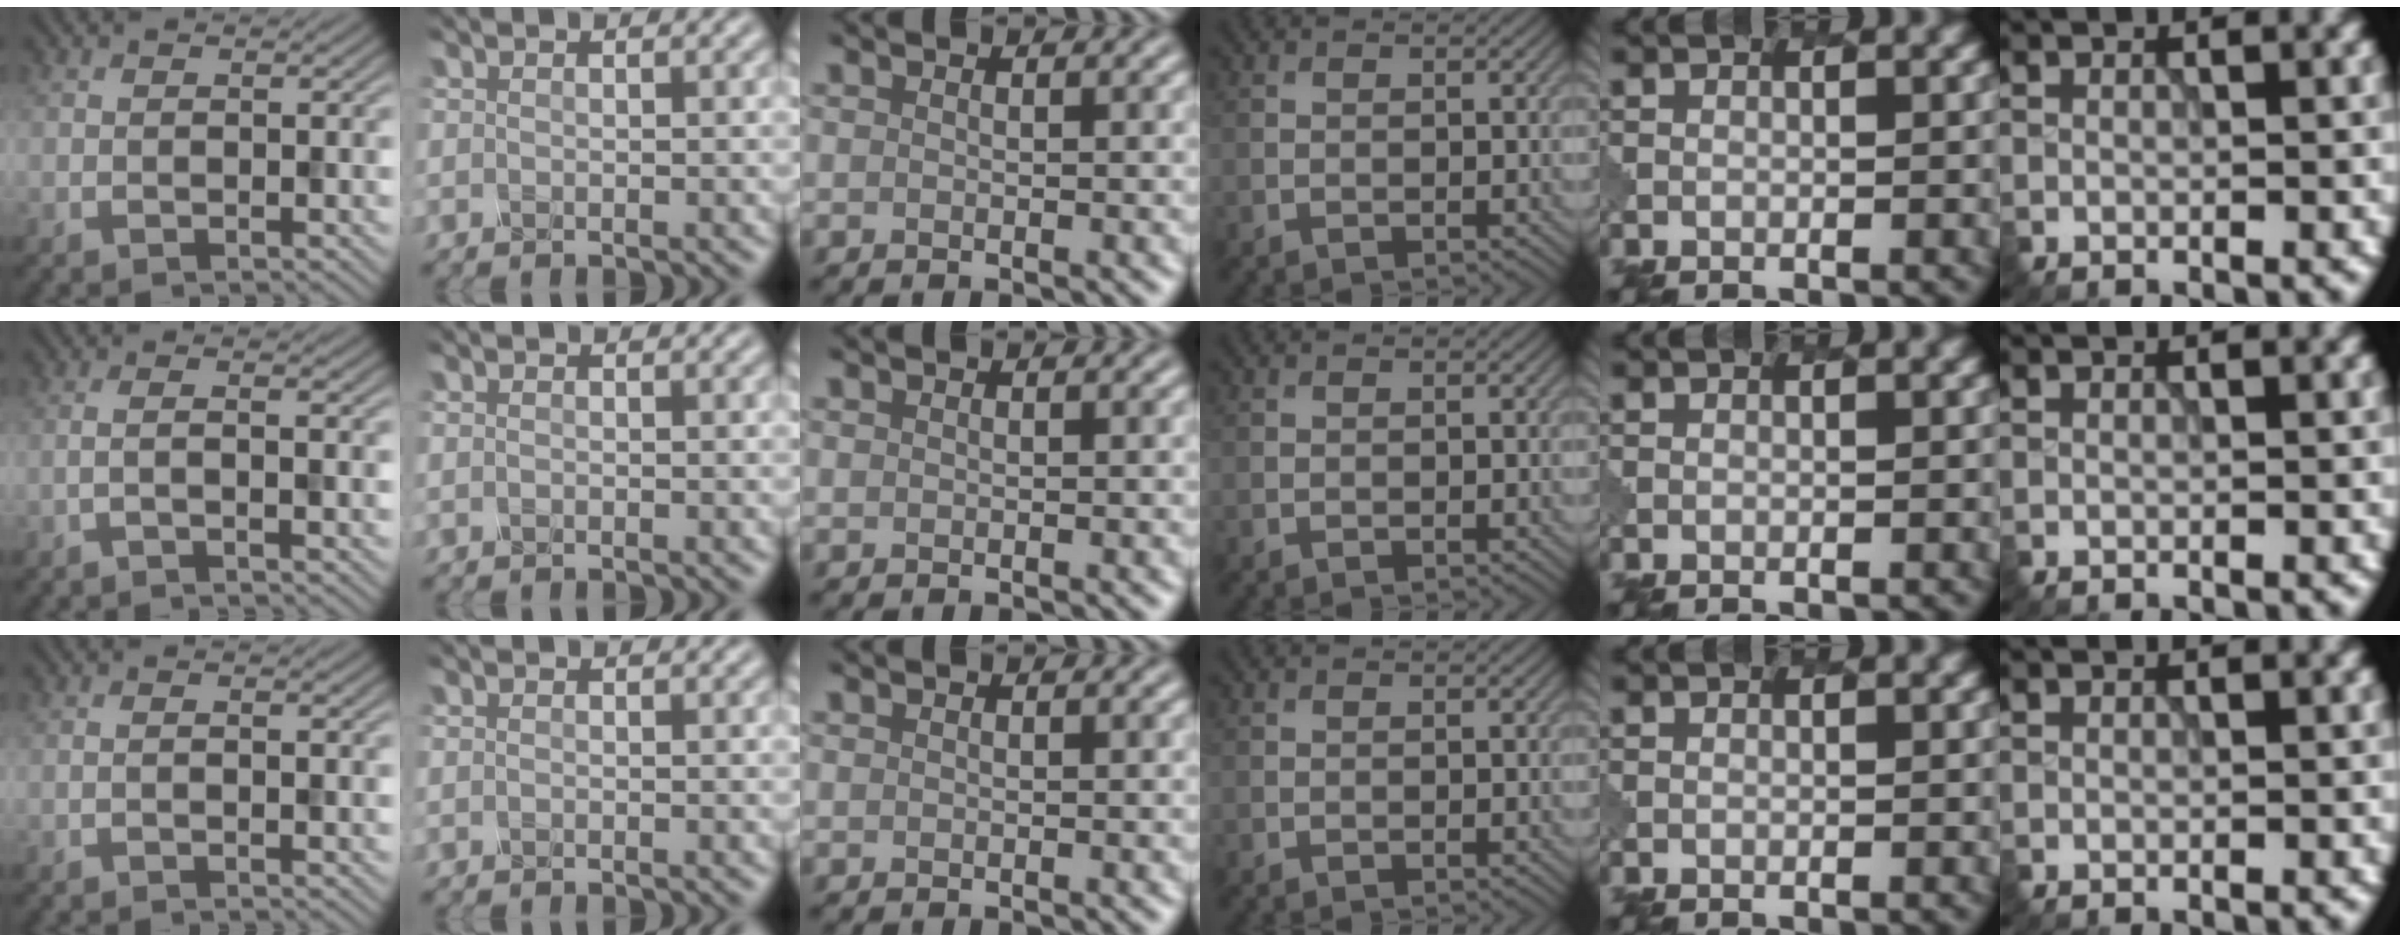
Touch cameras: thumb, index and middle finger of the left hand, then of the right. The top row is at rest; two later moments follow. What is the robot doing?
{"motion": "dispense", "object": "syringe"}